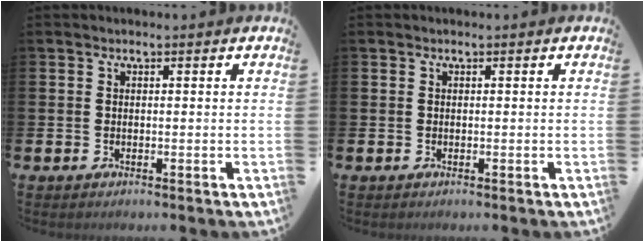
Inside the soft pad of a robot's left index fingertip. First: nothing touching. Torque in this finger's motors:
{"motor_torque": [0.00, 0.00, 0.00, 0.00]}